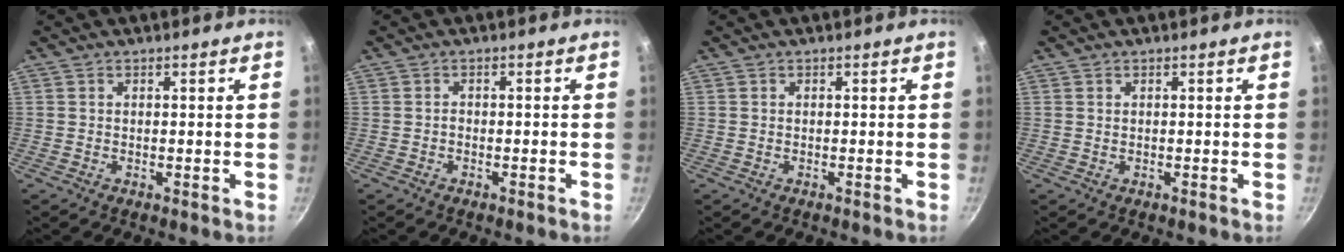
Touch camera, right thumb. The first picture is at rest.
{"total": 0.7, "force": [-0.5, 0.3, 0.3], "torque": [-0.016, 0.009, -0.009]}
{"total": 0.0}
{"total": 0.0}